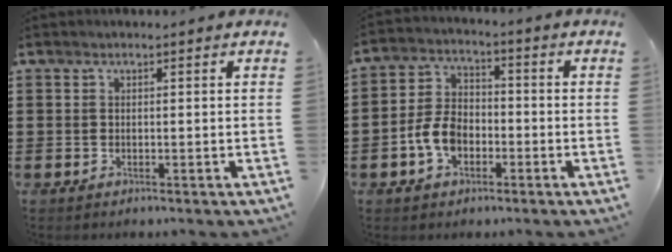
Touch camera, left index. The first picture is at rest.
{"total": 6.5, "force": [-2.5, 4.3, 4.2], "torque": [-0.109, 0.006, -0.056]}